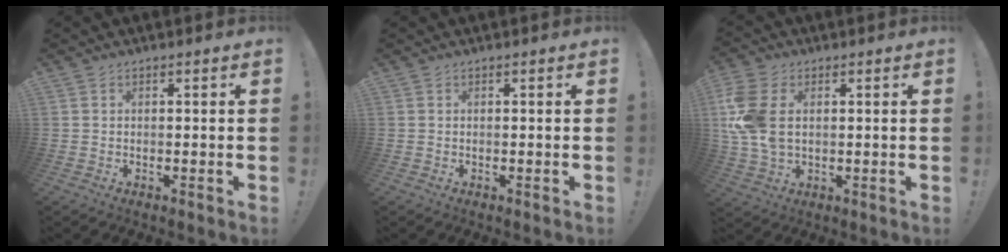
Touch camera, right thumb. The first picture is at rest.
{"total": 0.0}
{"total": 12.6, "force": [1.9, 8.3, 9.2], "torque": [-0.206, -0.001, 0.039]}